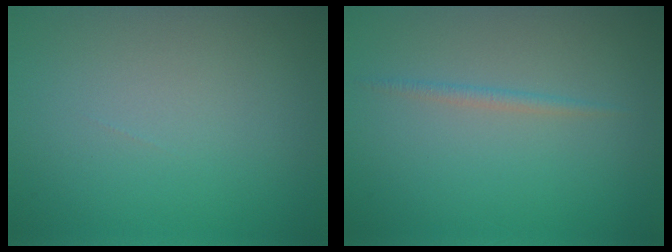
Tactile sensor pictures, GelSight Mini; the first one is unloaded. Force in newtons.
{"total": 0.7, "press": 0.7, "slide": 0.1}